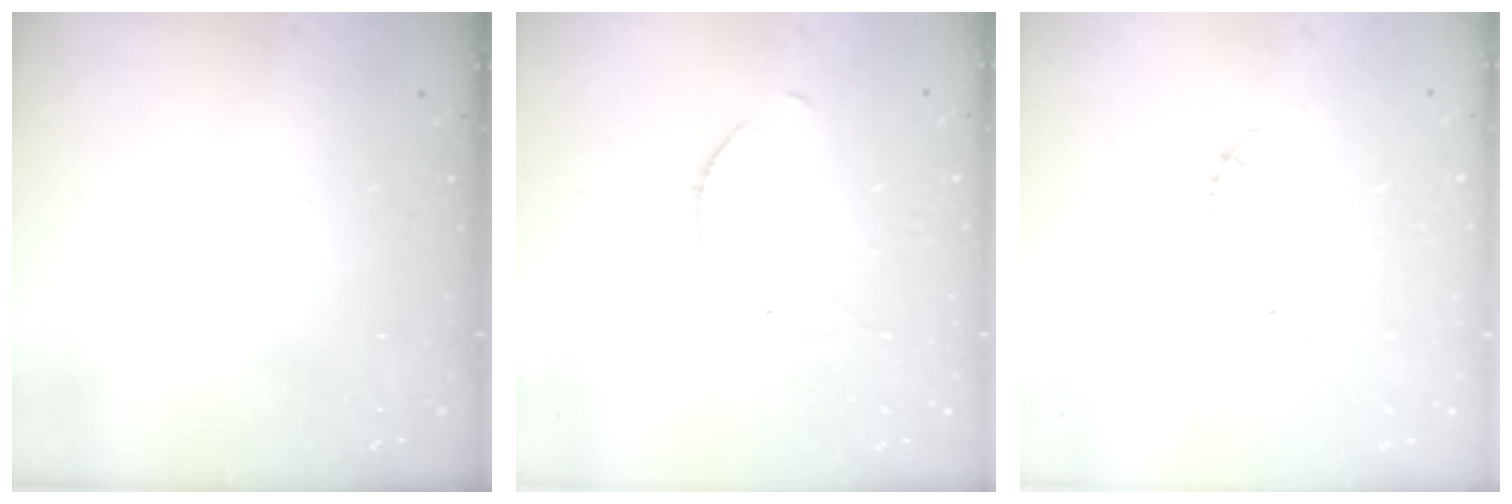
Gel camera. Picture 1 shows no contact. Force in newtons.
{"total": 1.7, "press": 1.7, "slide": 0.2}
{"total": 4.0, "press": 4.0, "slide": 0.3}